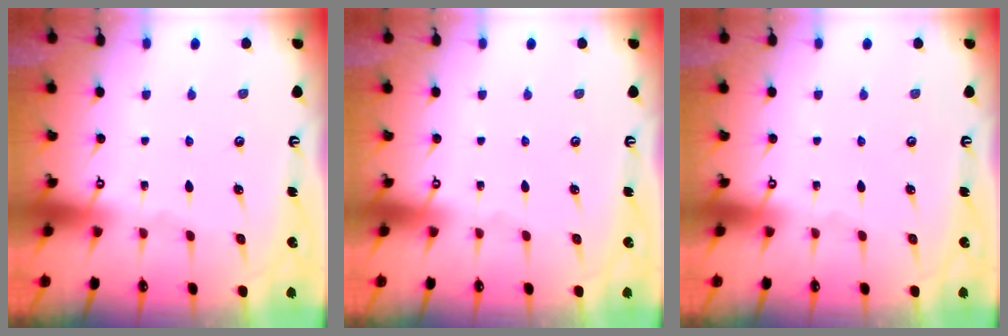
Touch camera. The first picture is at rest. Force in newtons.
{"total": 0.0}
{"total": 0.0}